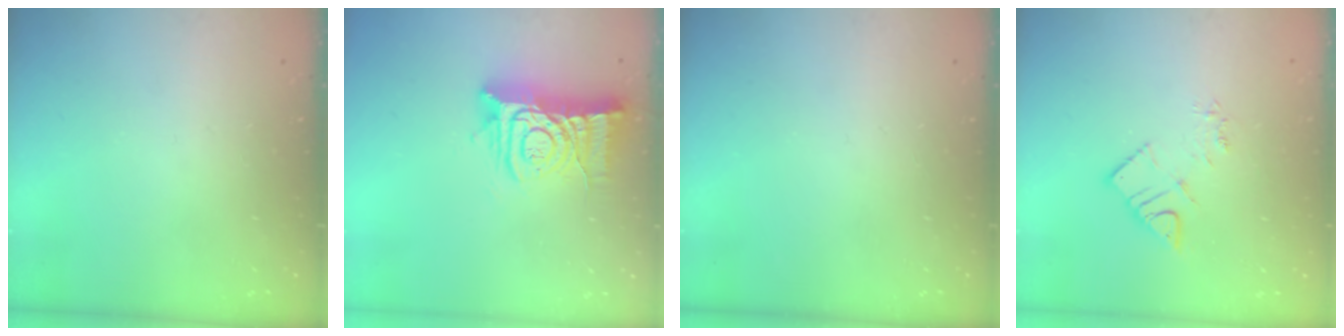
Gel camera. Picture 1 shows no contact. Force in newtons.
{"total": 12.8, "press": 12.8, "slide": 1.4}
{"total": 0.0}
{"total": 7.1, "press": 7.1, "slide": 0.6}